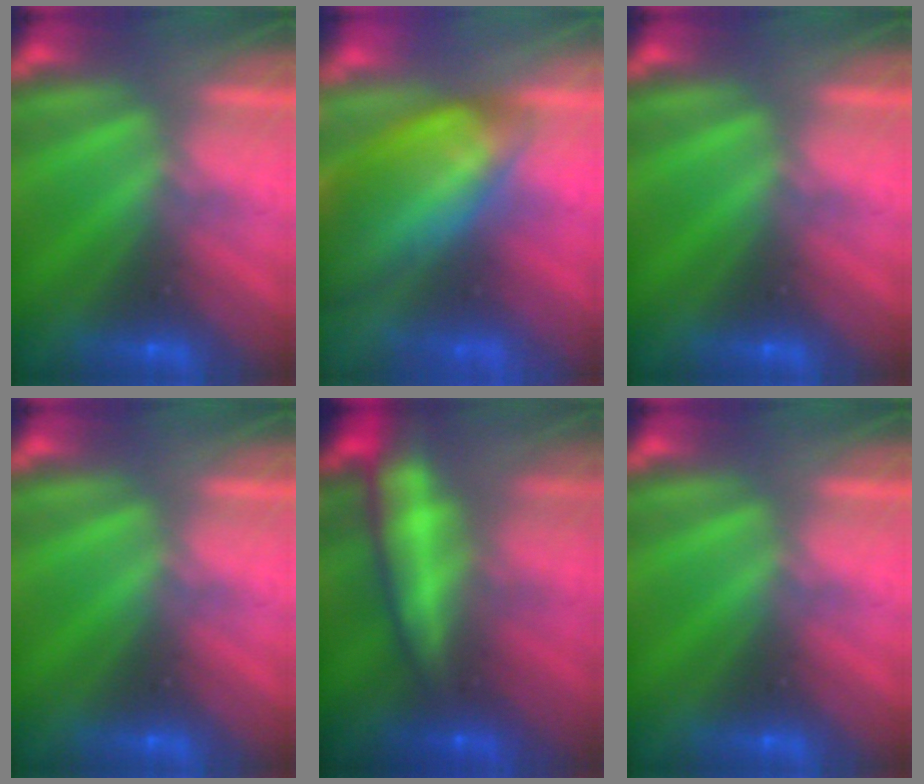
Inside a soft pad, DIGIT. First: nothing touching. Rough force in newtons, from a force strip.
{"total": 9.7}
{"total": 0.0}
{"total": 0.0}
{"total": 8.8}
{"total": 0.0}